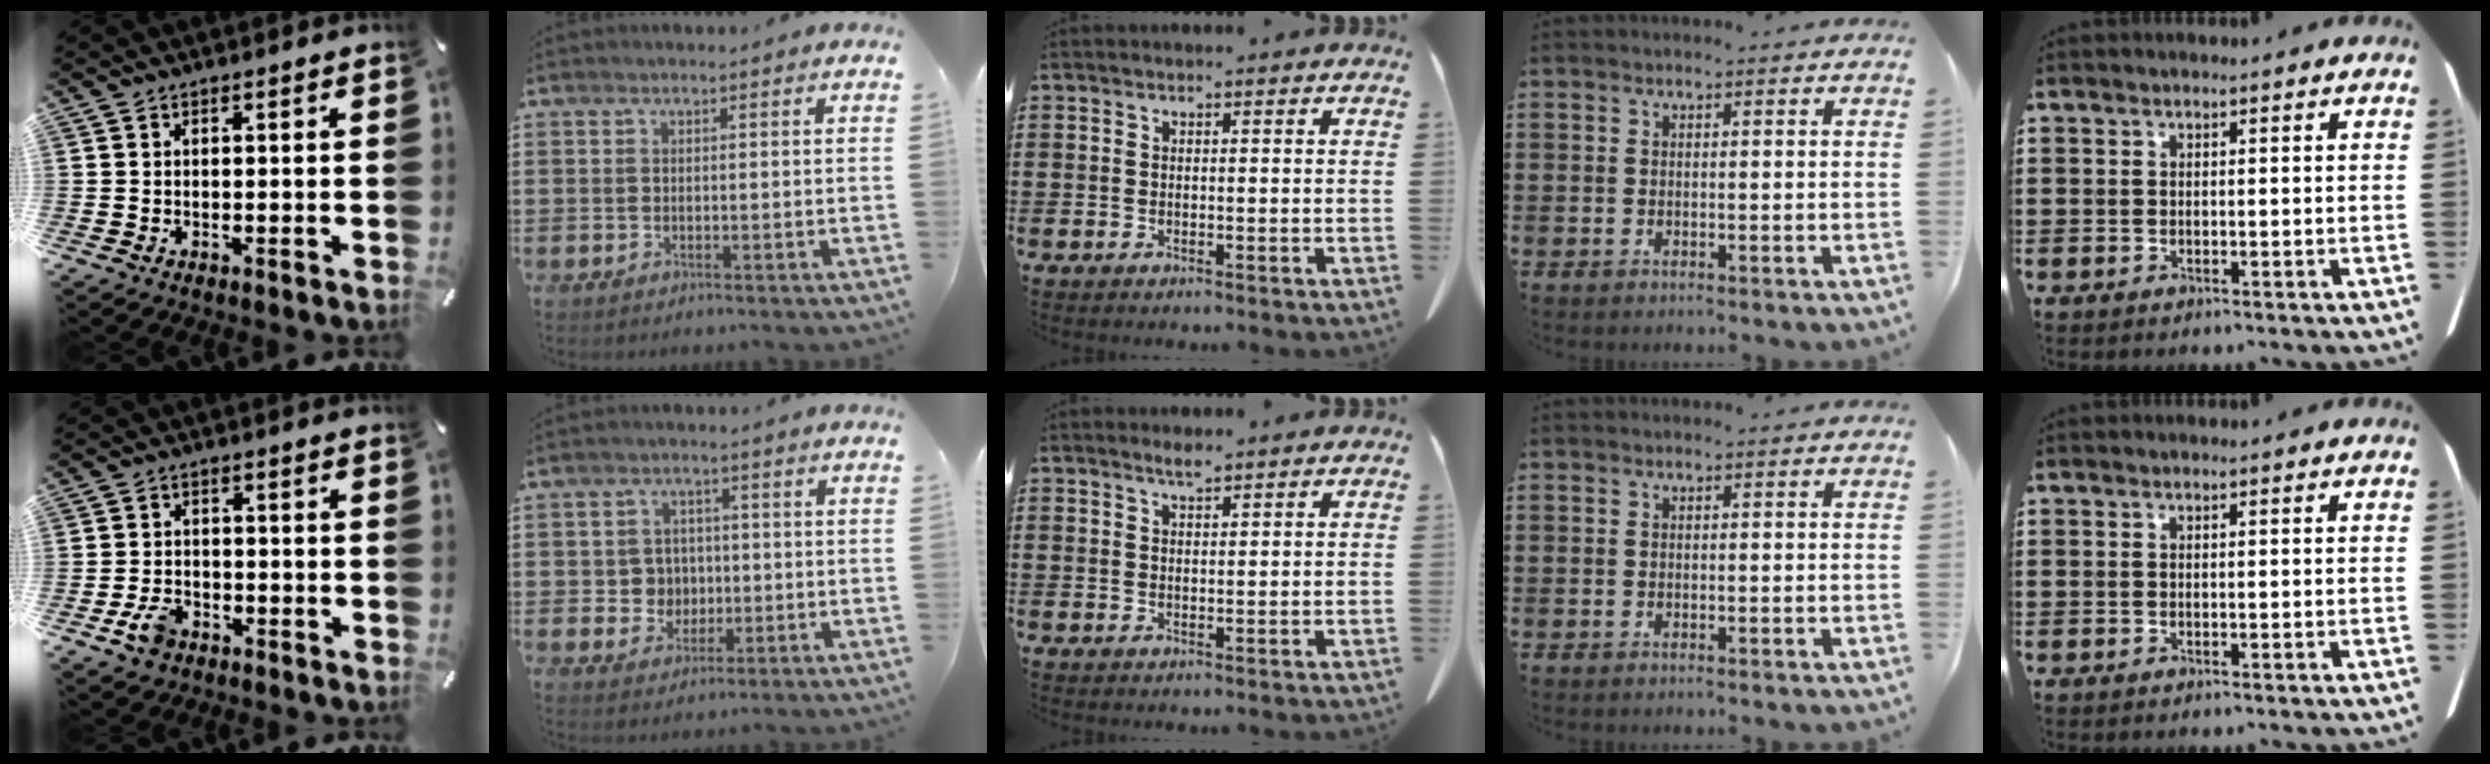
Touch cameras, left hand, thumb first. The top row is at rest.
{"thumb": {"total": 5.3, "force": [-2.9, 3.6, 2.7], "torque": [-0.059, 0.011, -0.055]}, "index": {"total": 4.3, "force": [-0.2, 4.2, 1.2], "torque": [-0.032, 0.008, -0.008]}, "middle": {"total": 2.2, "force": [2.0, 0.4, 0.8], "torque": [-0.019, -0.001, 0.038]}}